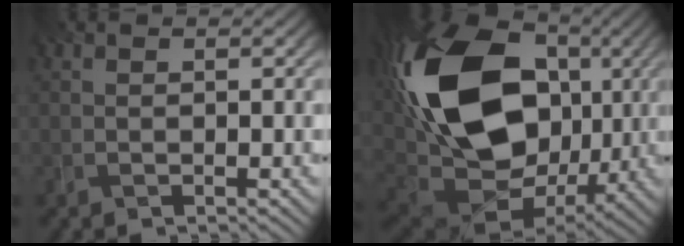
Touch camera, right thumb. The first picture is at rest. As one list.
[{"total": 21.9, "force": [3.4, 15.1, 15.5], "torque": [-0.349, 0.002, 0.053]}]